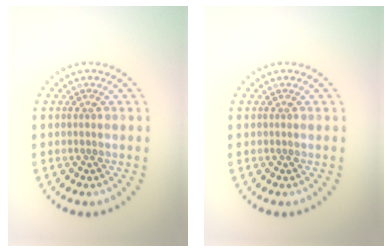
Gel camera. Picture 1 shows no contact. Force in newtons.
{"total": 0.0}